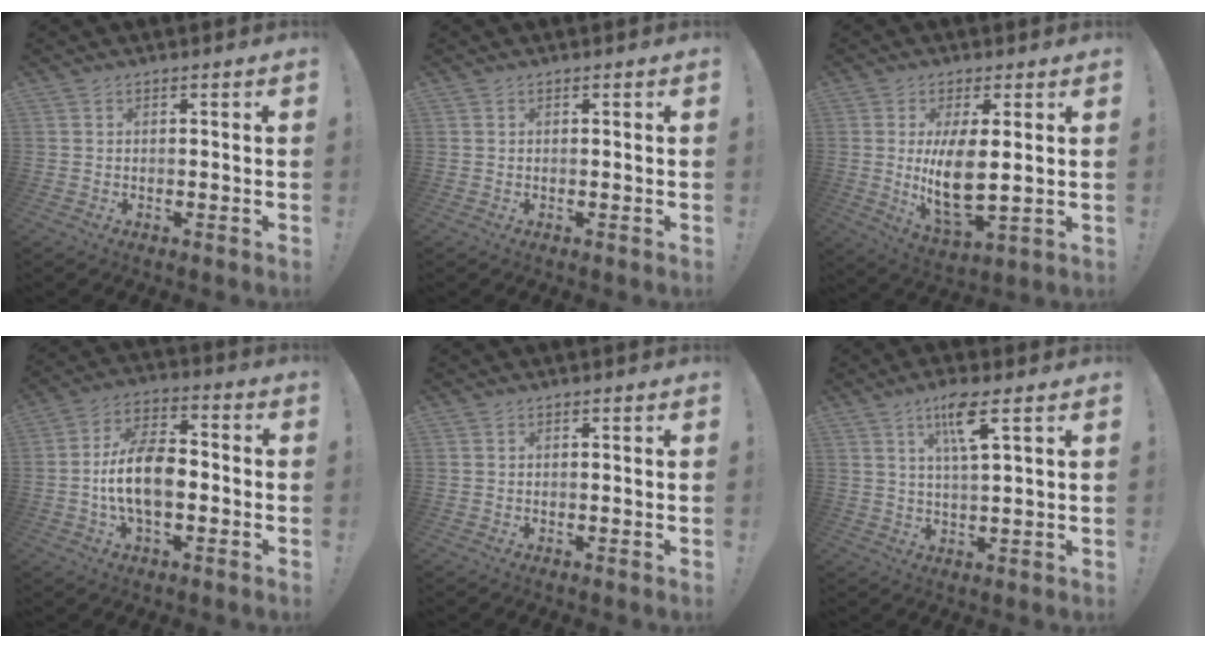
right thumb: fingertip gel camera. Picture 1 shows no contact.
{"total": 0.0}
{"total": 11.3, "force": [1.8, 4.5, 10.3], "torque": [-0.207, -0.028, 0.026]}
{"total": 13.4, "force": [-2.8, 7.5, 10.7], "torque": [-0.212, 0.010, -0.053]}
{"total": 0.0}
{"total": 9.0, "force": [4.5, 1.5, 7.6], "torque": [-0.130, -0.006, 0.071]}